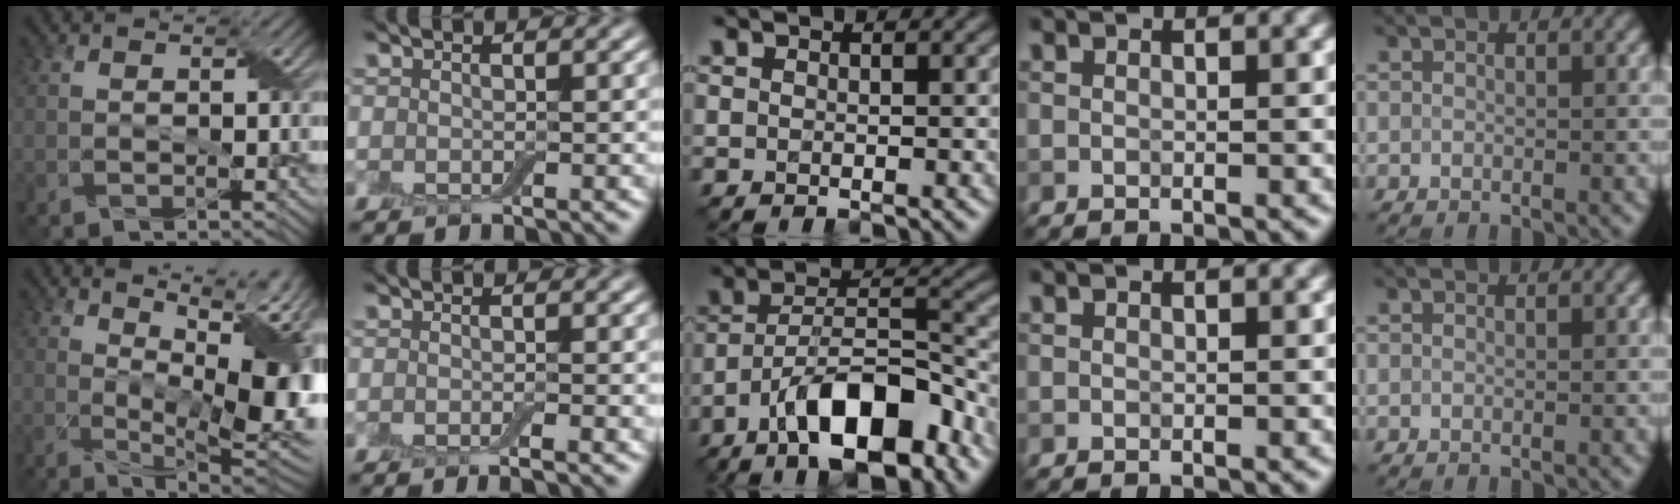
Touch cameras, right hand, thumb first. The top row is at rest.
{"thumb": {"total": 15.4, "force": [4.2, 5.2, 13.9], "torque": [-0.198, 0.020, 0.072]}, "index": {"total": 2.0, "force": [-0.6, 0.4, 1.8], "torque": [-0.020, -0.004, -0.010]}, "middle": {"total": 10.6, "force": [-6.1, 3.9, 7.7], "torque": [-0.117, 0.014, -0.110]}}